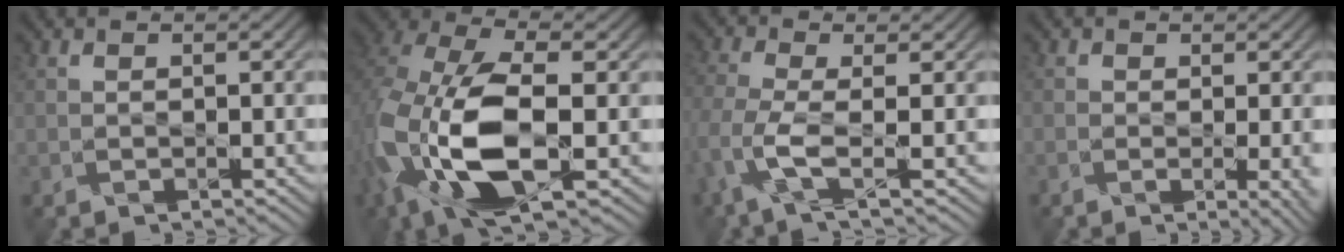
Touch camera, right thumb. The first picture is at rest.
{"total": 13.5, "force": [-3.5, 7.1, 10.9], "torque": [-0.278, -0.021, -0.062]}
{"total": 4.6, "force": [-2.2, 1.0, 3.8], "torque": [-0.092, 0.000, -0.055]}
{"total": 4.4, "force": [-1.2, 1.9, 3.8], "torque": [-0.043, -0.010, -0.006]}